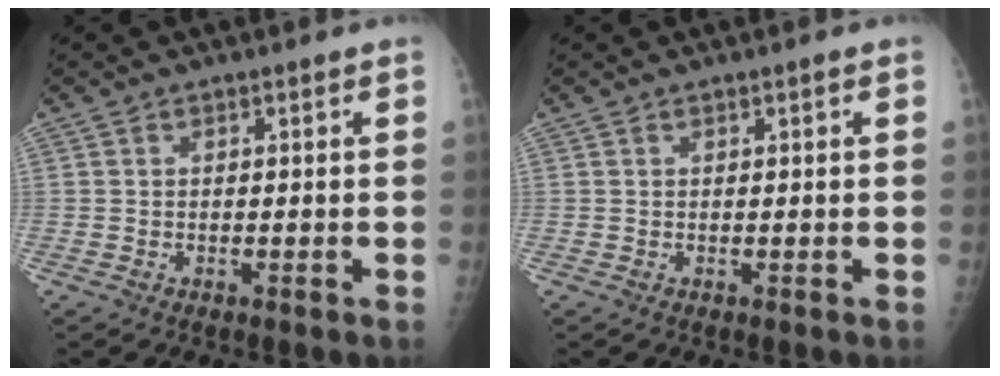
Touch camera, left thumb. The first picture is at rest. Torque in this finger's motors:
{"motor_torque": [0.04, 0.24, -0.15, -0.04, 0.04]}